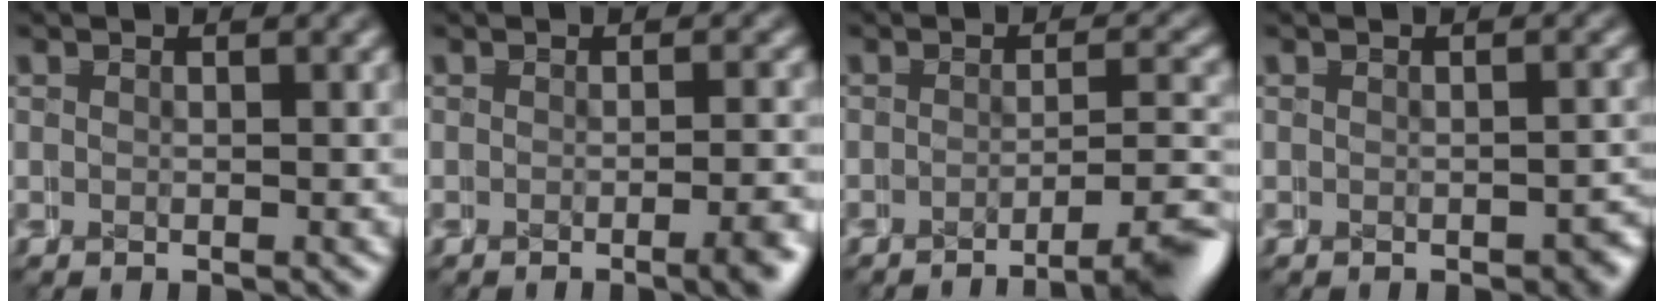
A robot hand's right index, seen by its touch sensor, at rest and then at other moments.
{"total": 1.9, "force": [-1.6, -0.2, 1.1], "torque": [-0.011, 0.011, -0.030]}
{"total": 6.4, "force": [-5.5, 1.6, 2.7], "torque": [-0.008, 0.009, -0.094]}
{"total": 1.6, "force": [-1.2, 0.7, 0.7], "torque": [-0.004, -0.001, -0.018]}